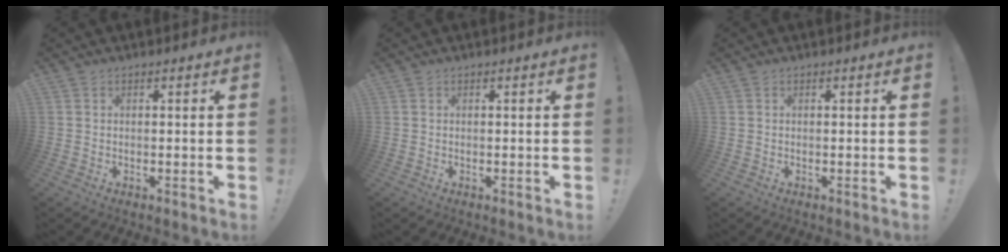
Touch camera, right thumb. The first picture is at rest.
{"total": 0.0}
{"total": 0.0}